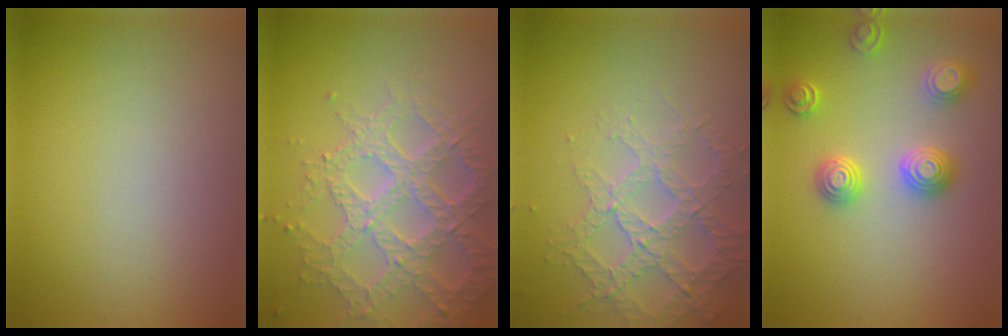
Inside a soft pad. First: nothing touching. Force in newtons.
{"total": 7.0, "press": 5.2, "slide": 4.7}
{"total": 3.4, "press": 3.2, "slide": 1.2}
{"total": 3.5, "press": 3.4, "slide": 0.8}